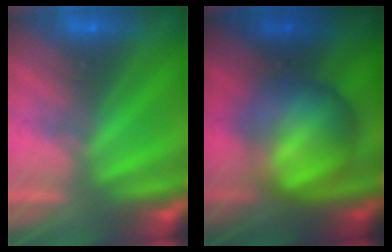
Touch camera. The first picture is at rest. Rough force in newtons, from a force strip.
{"total": 9.4}